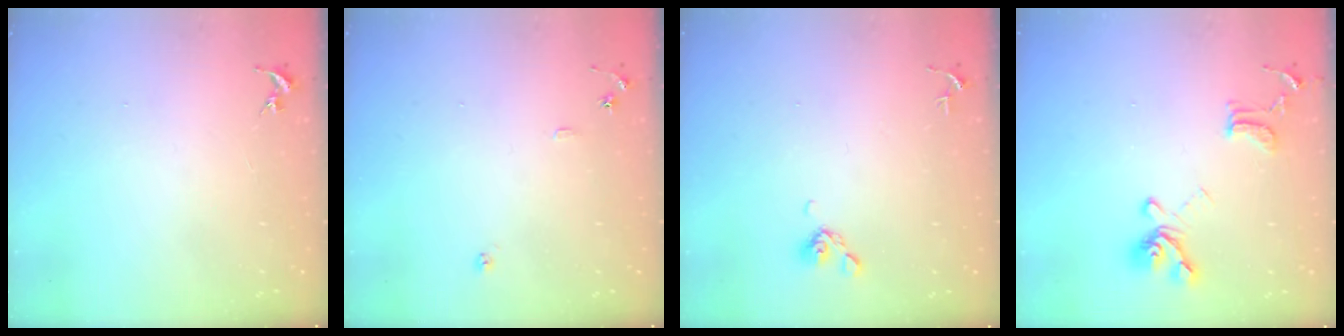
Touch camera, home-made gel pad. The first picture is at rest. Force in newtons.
{"total": 6.9, "press": 6.9, "slide": 0.7}
{"total": 6.5, "press": 6.0, "slide": 2.5}
{"total": 15.0, "press": 14.9, "slide": 1.6}